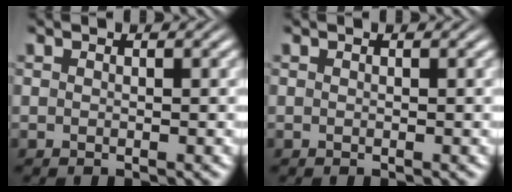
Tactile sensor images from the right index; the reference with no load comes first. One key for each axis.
{"total": 0.0}